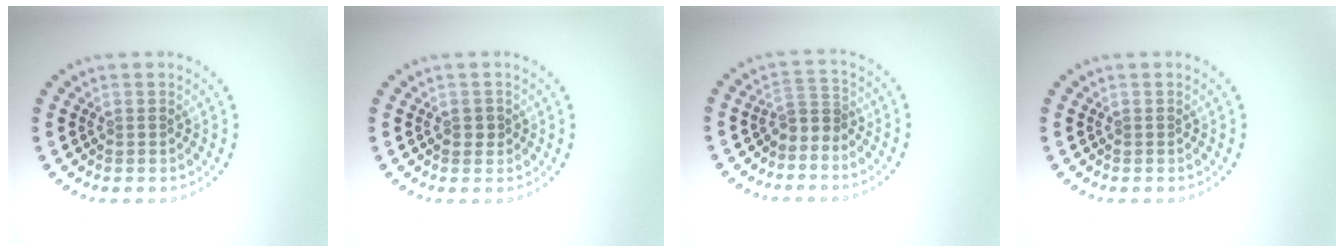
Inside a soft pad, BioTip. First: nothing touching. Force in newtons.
{"total": 1.1, "press": 1.1, "slide": 0.2}
{"total": 1.9, "press": 1.2, "slide": 1.5}
{"total": 0.0}